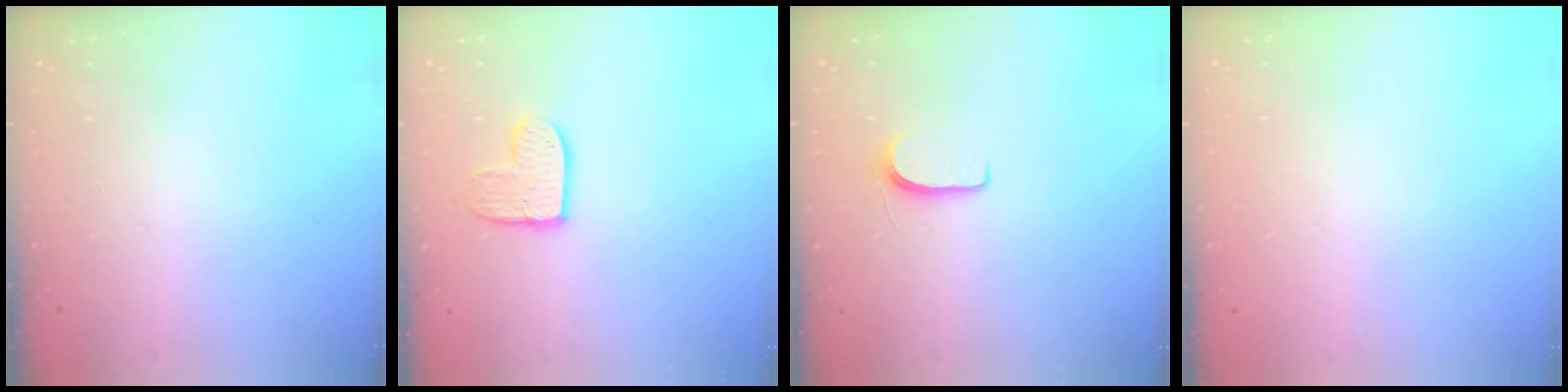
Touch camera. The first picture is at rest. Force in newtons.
{"total": 9.5, "press": 9.5, "slide": 0.3}
{"total": 5.4, "press": 5.4, "slide": 0.6}
{"total": 0.0}